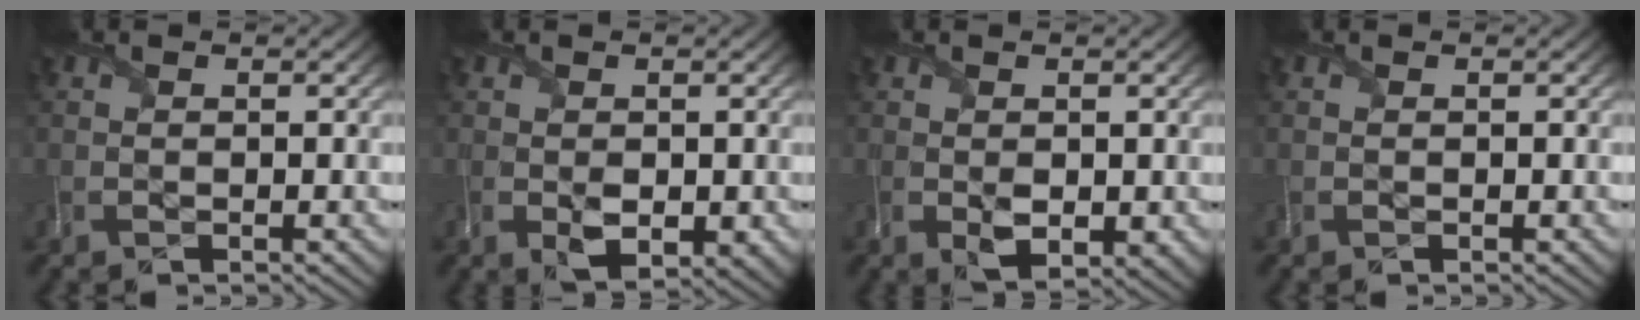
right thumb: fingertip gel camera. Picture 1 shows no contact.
{"total": 3.5, "force": [-0.5, 2.2, 2.7], "torque": [-0.059, -0.017, -0.003]}
{"total": 3.2, "force": [-0.2, 2.1, 2.5], "torque": [-0.055, -0.016, 0.002]}
{"total": 0.0}